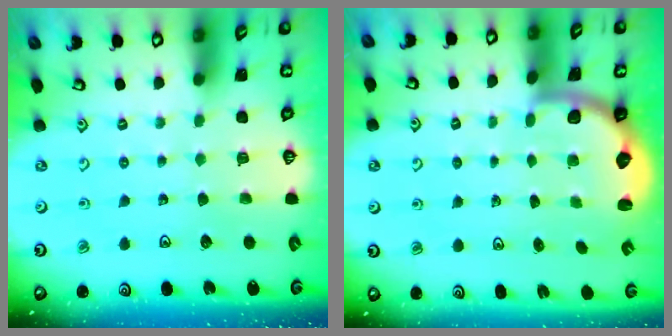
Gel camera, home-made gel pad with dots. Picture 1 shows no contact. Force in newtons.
{"total": 2.3, "press": 1.9, "slide": 1.3}